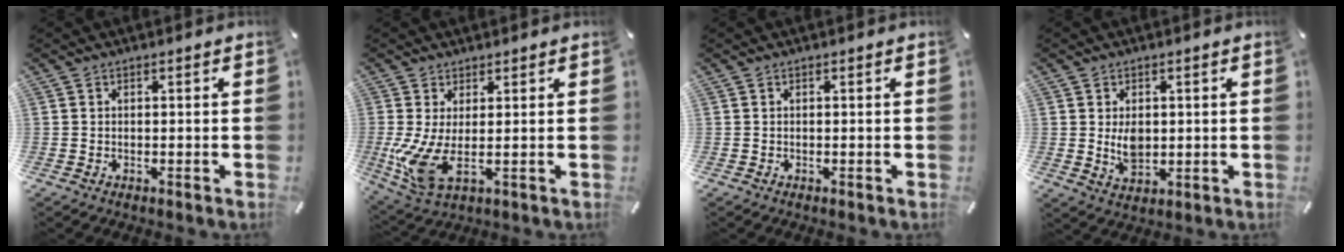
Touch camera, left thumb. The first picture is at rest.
{"total": 8.4, "force": [0.5, 3.1, 7.8], "torque": [-0.190, -0.029, 0.012]}
{"total": 0.0}
{"total": 5.5, "force": [0.7, 3.9, 3.8], "torque": [-0.065, -0.009, 0.007]}